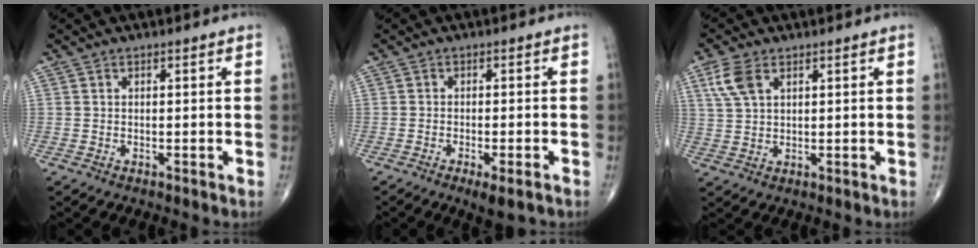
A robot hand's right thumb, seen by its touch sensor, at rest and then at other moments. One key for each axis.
{"total": 4.1, "fx": -2.4, "fy": 1.0, "fz": 3.1, "tx": -0.049, "ty": 0.000, "tz": -0.034}
{"total": 5.4, "fx": 2.5, "fy": 3.0, "fz": 3.7, "tx": -0.085, "ty": 0.003, "tz": 0.056}